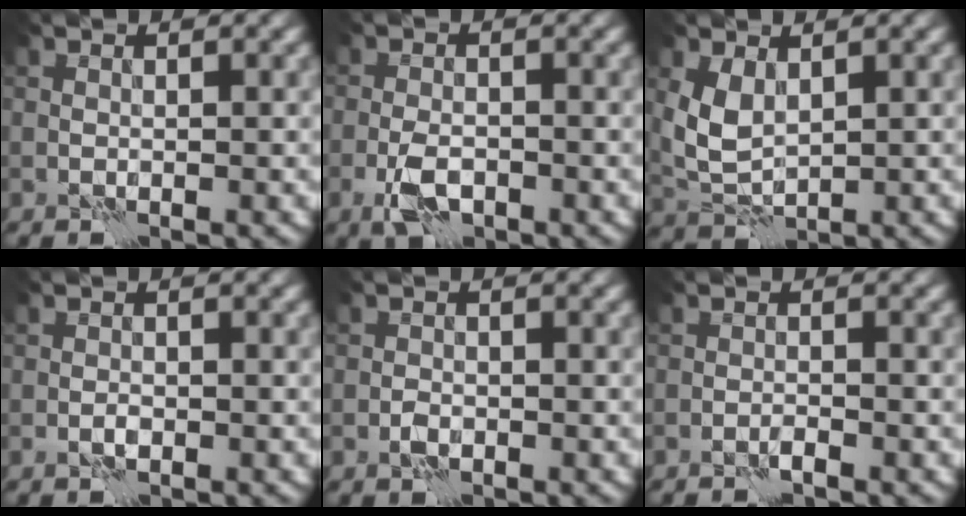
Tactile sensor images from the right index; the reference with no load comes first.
{"total": 3.2, "force": [-1.6, 1.4, 2.3], "torque": [-0.046, -0.001, -0.035]}
{"total": 3.7, "force": [1.0, 2.3, 2.7], "torque": [-0.070, 0.002, 0.027]}
{"total": 0.7, "force": [-0.3, 0.3, 0.6], "torque": [-0.014, 0.000, -0.007]}
{"total": 1.1, "force": [-0.5, 0.7, 0.7], "torque": [-0.015, 0.001, -0.012]}
{"total": 0.6, "force": [-0.5, 0.0, 0.2], "torque": [-0.001, 0.007, -0.011]}